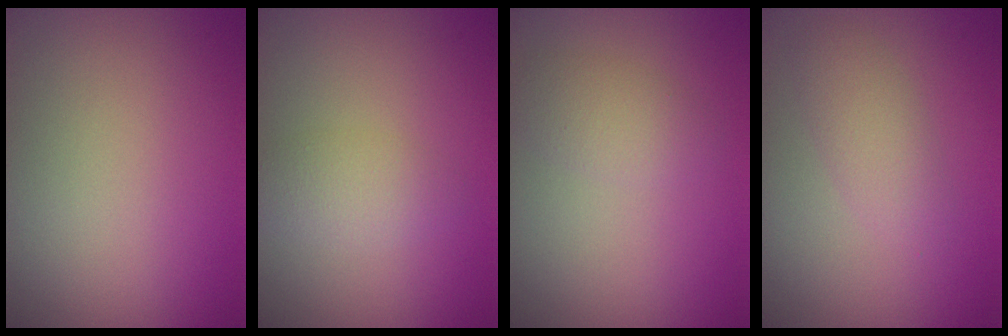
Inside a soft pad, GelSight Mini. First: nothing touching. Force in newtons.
{"total": 2.0, "press": 2.0, "slide": 0.2}
{"total": 2.0, "press": 2.0, "slide": 0.1}
{"total": 2.2, "press": 2.2, "slide": 0.0}